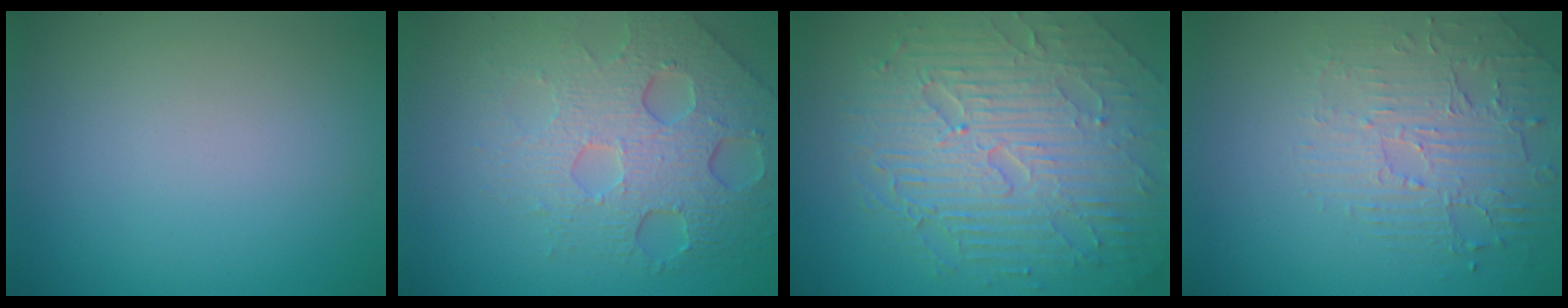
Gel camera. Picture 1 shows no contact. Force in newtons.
{"total": 7.1, "press": 5.0, "slide": 5.0}
{"total": 9.4, "press": 6.2, "slide": 7.1}
{"total": 2.6, "press": 2.1, "slide": 1.5}